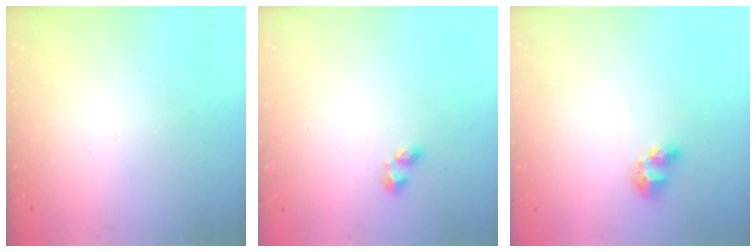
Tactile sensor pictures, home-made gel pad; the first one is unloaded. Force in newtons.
{"total": 2.5, "press": 2.2, "slide": 1.3}
{"total": 6.8, "press": 6.8, "slide": 0.6}